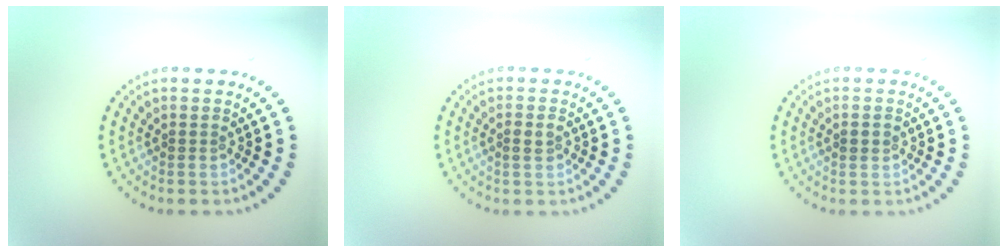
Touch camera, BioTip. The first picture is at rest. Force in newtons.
{"total": 1.2, "press": 1.2, "slide": 0.1}
{"total": 1.3, "press": 1.3, "slide": 0.2}